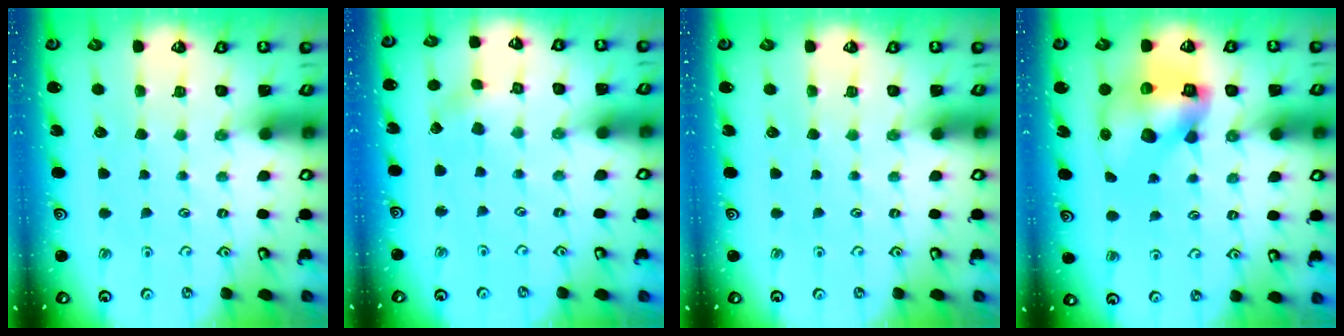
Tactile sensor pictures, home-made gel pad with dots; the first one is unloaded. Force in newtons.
{"total": 2.1, "press": 2.1, "slide": 0.2}
{"total": 0.0}
{"total": 12.5, "press": 12.3, "slide": 1.9}